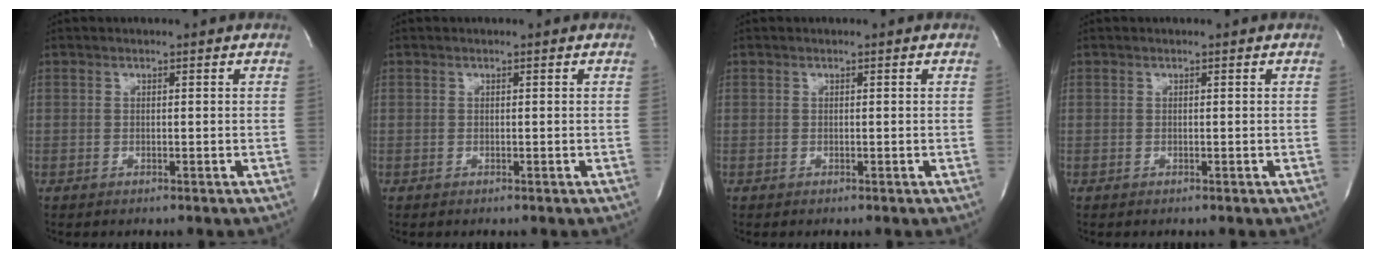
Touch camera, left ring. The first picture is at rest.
{"total": 0.0}
{"total": 0.0}
{"total": 0.0}